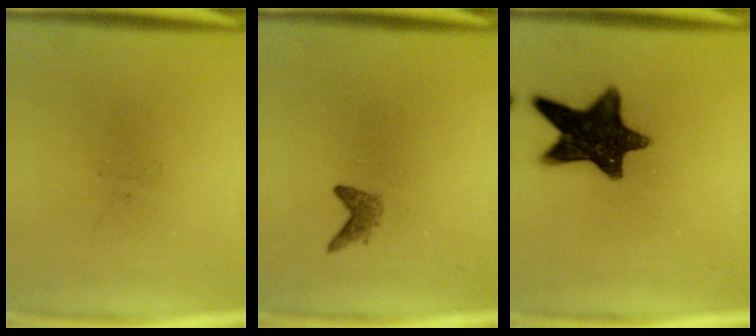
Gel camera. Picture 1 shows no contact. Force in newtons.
{"total": 1.4}
{"total": 13.4}